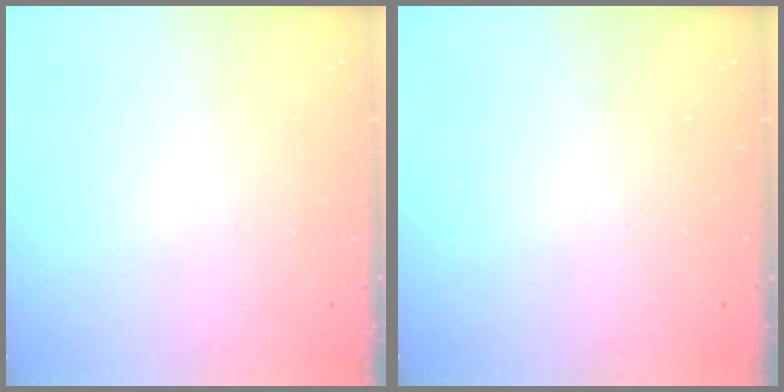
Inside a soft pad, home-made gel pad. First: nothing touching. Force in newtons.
{"total": 0.0}